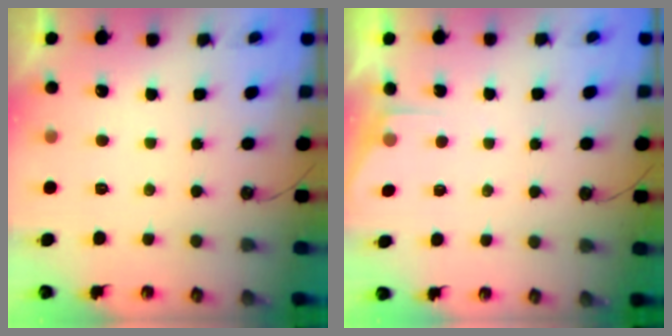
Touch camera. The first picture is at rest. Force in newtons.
{"total": 4.3, "press": 4.3, "slide": 0.4}